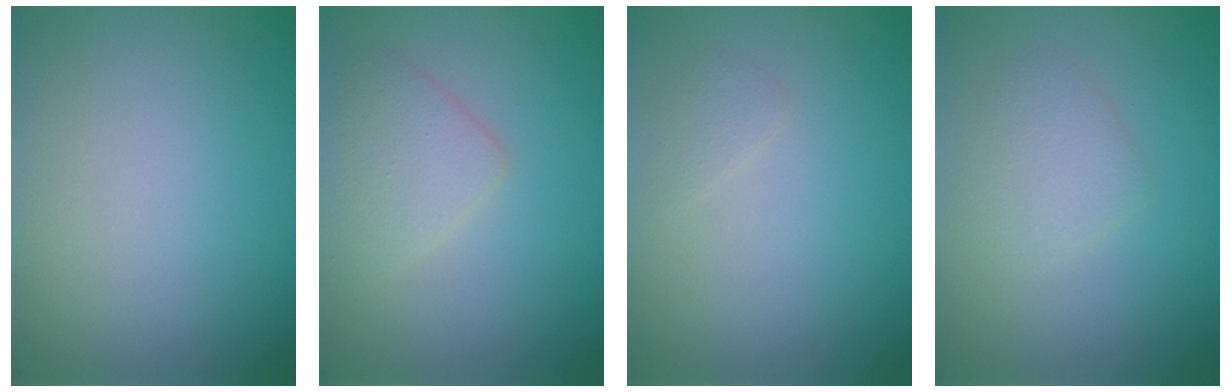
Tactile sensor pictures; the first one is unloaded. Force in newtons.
{"total": 3.0, "press": 3.0, "slide": 0.1}
{"total": 0.8, "press": 0.8, "slide": 0.0}
{"total": 2.2, "press": 2.2, "slide": 0.1}